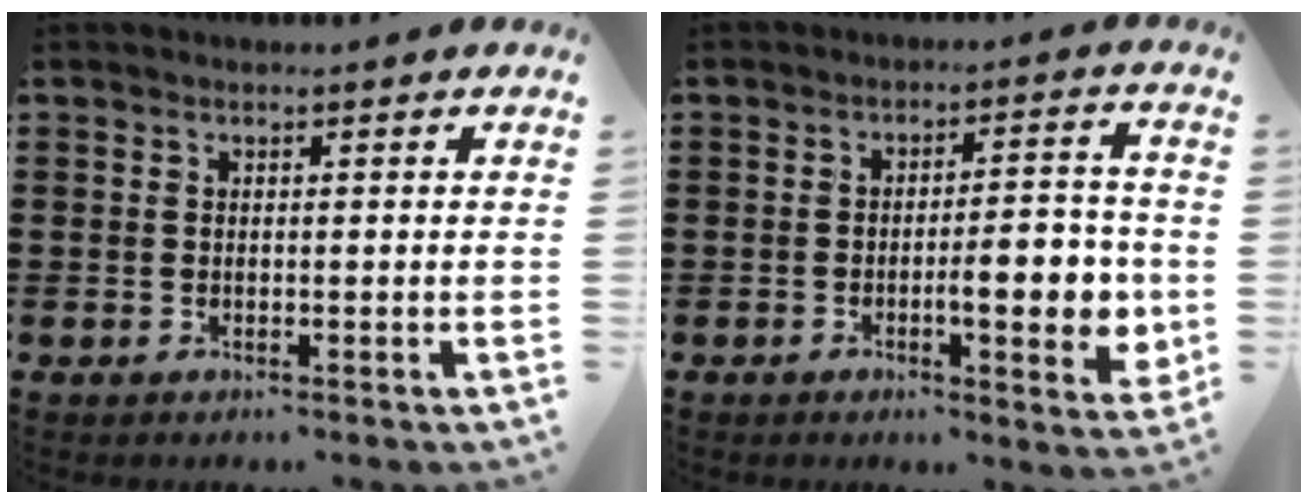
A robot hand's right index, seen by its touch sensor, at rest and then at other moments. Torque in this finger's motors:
{"motor_torque": [0.74, -0.41, 0.28, 0.09]}